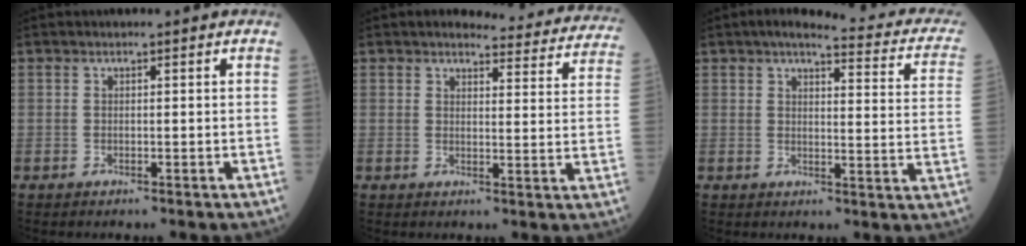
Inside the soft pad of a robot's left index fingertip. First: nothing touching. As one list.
[{"total": 14.4, "force": [13.9, 3.0, 2.5], "torque": [0.007, -0.057, 0.123]}, {"total": 15.1, "force": [12.5, 3.1, 8.0], "torque": [-0.084, -0.014, 0.119]}]